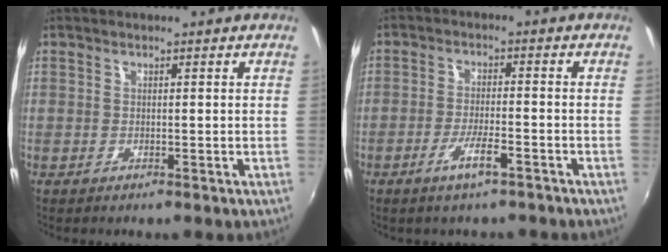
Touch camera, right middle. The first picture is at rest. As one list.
[{"total": 4.8, "force": [-3.2, 1.0, 3.4], "torque": [-0.075, -0.006, -0.054]}]